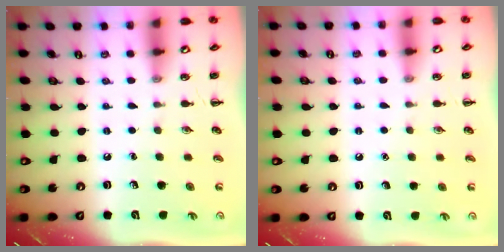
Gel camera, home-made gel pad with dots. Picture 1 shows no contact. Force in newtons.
{"total": 1.4, "press": 1.4, "slide": 0.1}